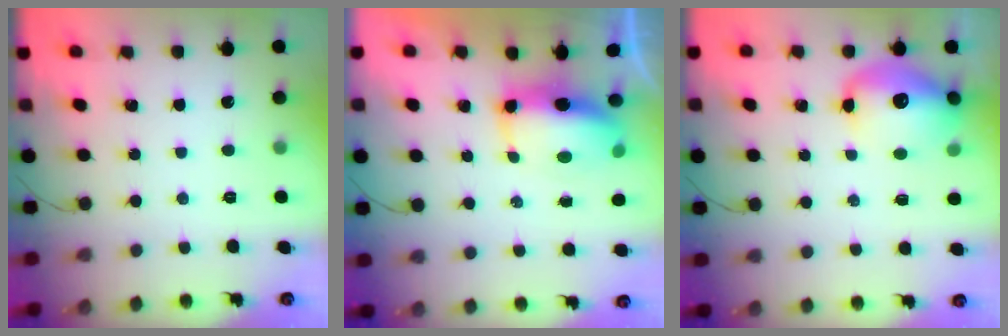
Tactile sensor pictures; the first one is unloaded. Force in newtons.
{"total": 11.5, "press": 10.6, "slide": 4.4}
{"total": 13.5, "press": 13.1, "slide": 3.4}